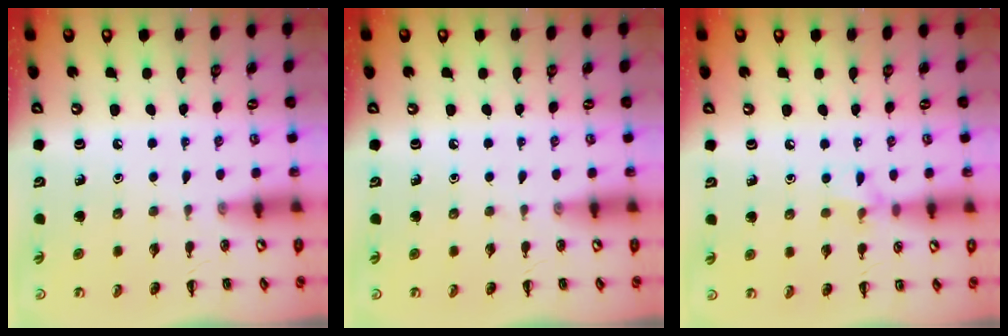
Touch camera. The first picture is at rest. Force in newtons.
{"total": 0.0}
{"total": 6.4, "press": 6.1, "slide": 1.8}